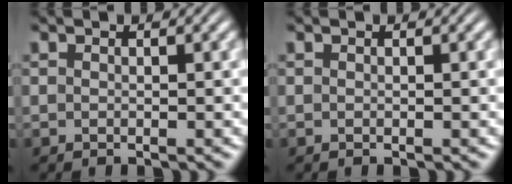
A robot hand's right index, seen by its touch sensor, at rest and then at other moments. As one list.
[{"total": 0.0}]